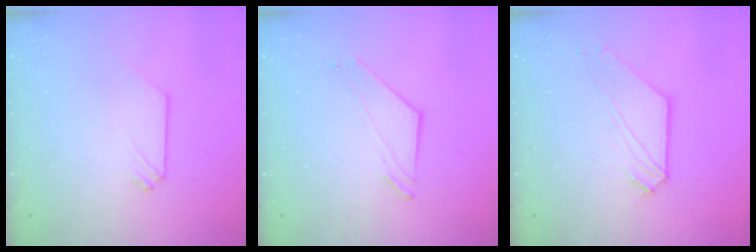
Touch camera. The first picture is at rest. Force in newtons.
{"total": 4.1, "press": 4.1, "slide": 0.3}
{"total": 5.4, "press": 5.3, "slide": 0.8}